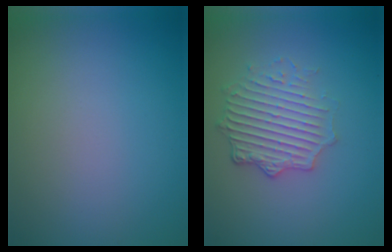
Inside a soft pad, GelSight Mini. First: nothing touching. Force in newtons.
{"total": 4.5, "press": 3.5, "slide": 2.9}